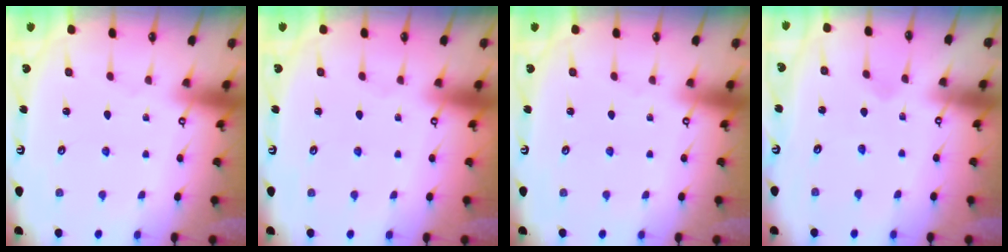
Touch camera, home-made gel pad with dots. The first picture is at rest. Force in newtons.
{"total": 0.0}
{"total": 0.0}
{"total": 0.0}